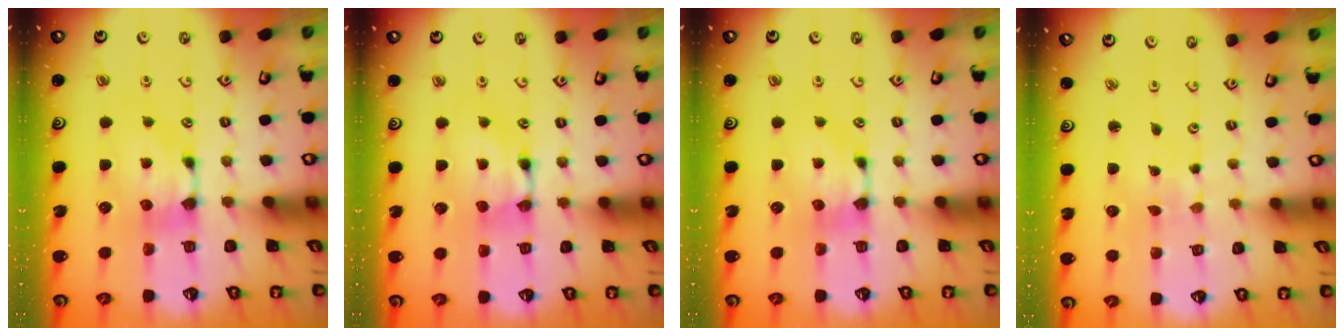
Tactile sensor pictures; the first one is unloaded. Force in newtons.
{"total": 1.6, "press": 1.6, "slide": 0.2}
{"total": 0.0}
{"total": 6.5, "press": 6.5, "slide": 0.4}